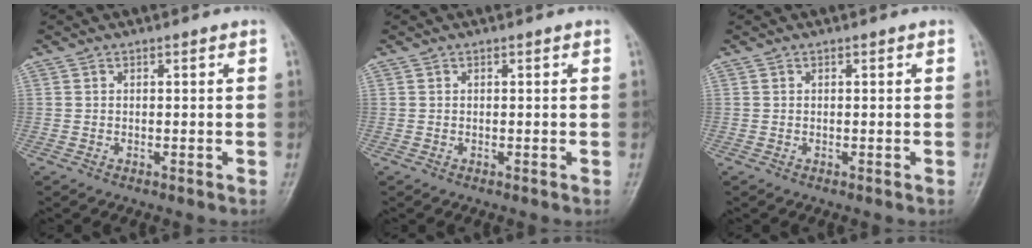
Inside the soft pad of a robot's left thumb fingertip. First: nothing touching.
{"total": 0.0}
{"total": 0.0}